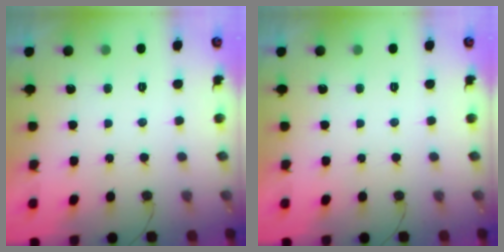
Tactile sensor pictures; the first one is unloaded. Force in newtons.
{"total": 0.0}